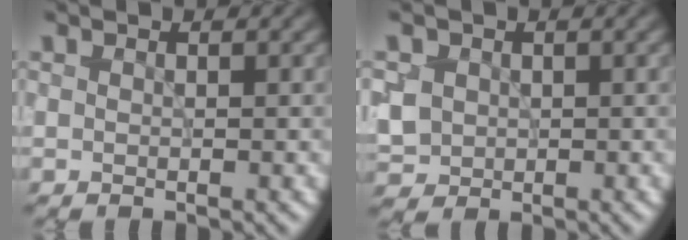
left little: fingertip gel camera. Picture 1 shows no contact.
{"total": 3.5, "force": [0.4, 3.1, 1.5], "torque": [-0.049, 0.006, 0.016]}